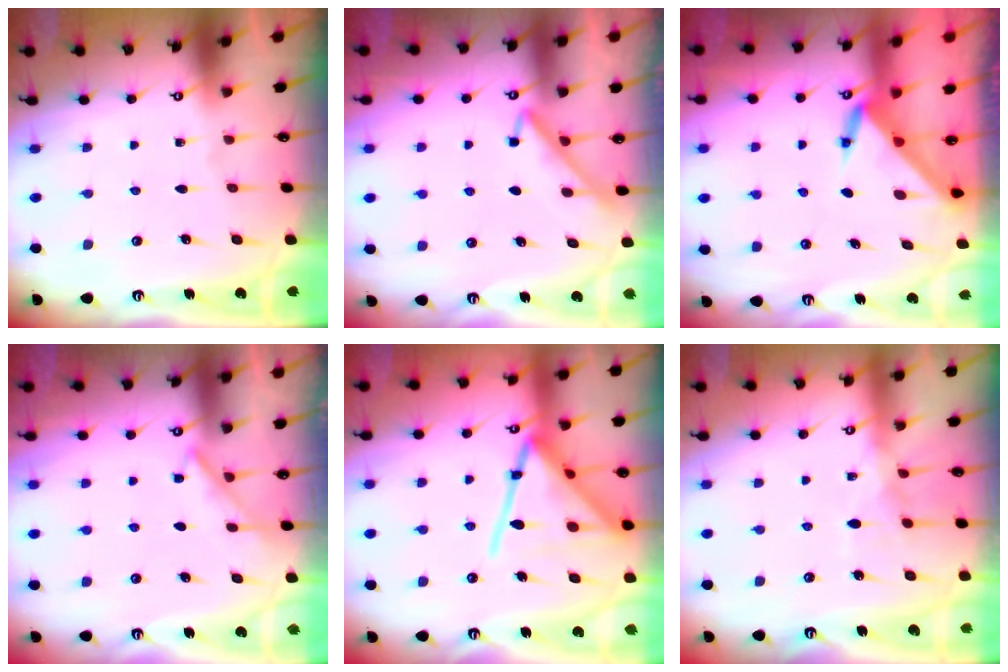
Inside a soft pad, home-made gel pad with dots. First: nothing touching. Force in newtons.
{"total": 4.0, "press": 3.9, "slide": 0.5}
{"total": 3.2, "press": 3.2, "slide": 0.1}
{"total": 3.8, "press": 3.8, "slide": 0.5}
{"total": 19.5, "press": 19.4, "slide": 1.7}
{"total": 9.1, "press": 9.1, "slide": 0.8}